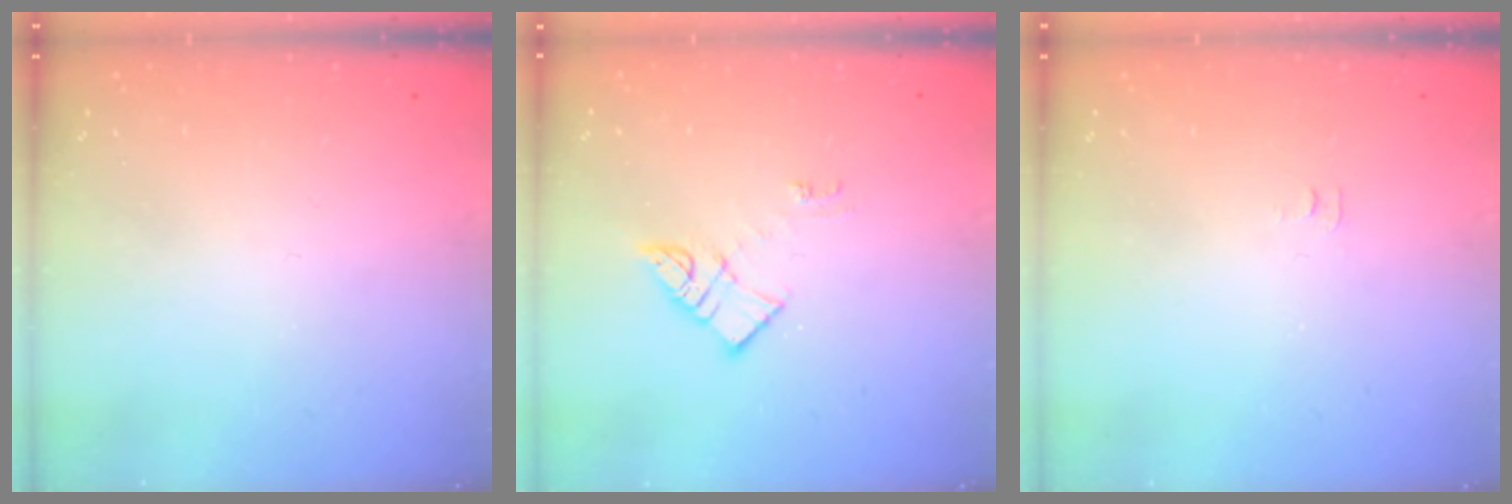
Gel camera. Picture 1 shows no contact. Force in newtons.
{"total": 6.4, "press": 6.4, "slide": 0.6}
{"total": 4.6, "press": 4.5, "slide": 0.6}